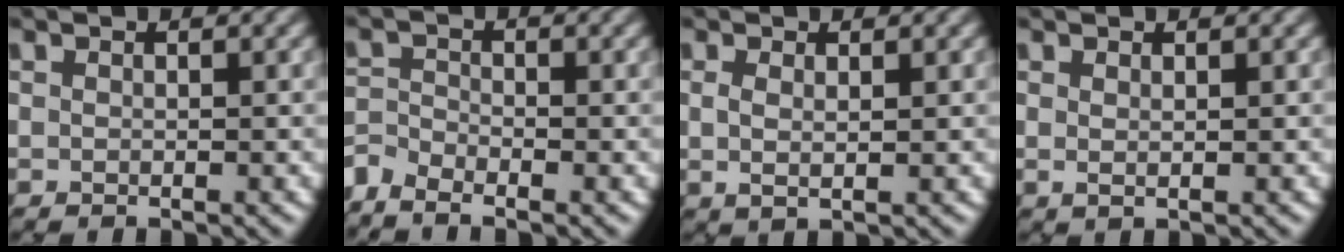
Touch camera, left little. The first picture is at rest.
{"total": 2.6, "force": [-2.5, 0.5, 0.3], "torque": [-0.008, 0.000, -0.063]}
{"total": 1.1, "force": [0.4, 0.4, 1.0], "torque": [-0.022, -0.001, 0.010]}
{"total": 0.5, "force": [0.4, 0.0, 0.3], "torque": [-0.009, 0.000, 0.009]}